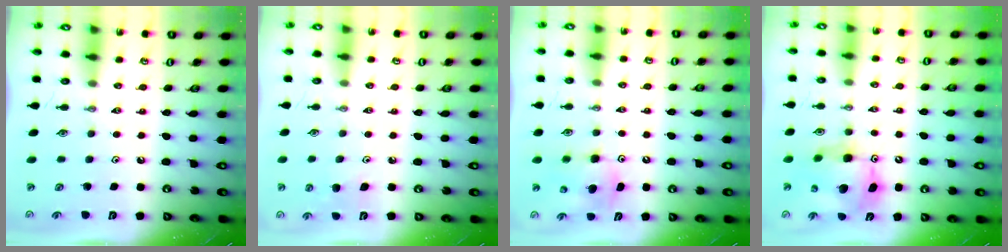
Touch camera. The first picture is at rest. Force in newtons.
{"total": 6.3, "press": 6.2, "slide": 1.2}
{"total": 6.4, "press": 6.3, "slide": 1.3}
{"total": 11.5, "press": 11.5, "slide": 0.9}